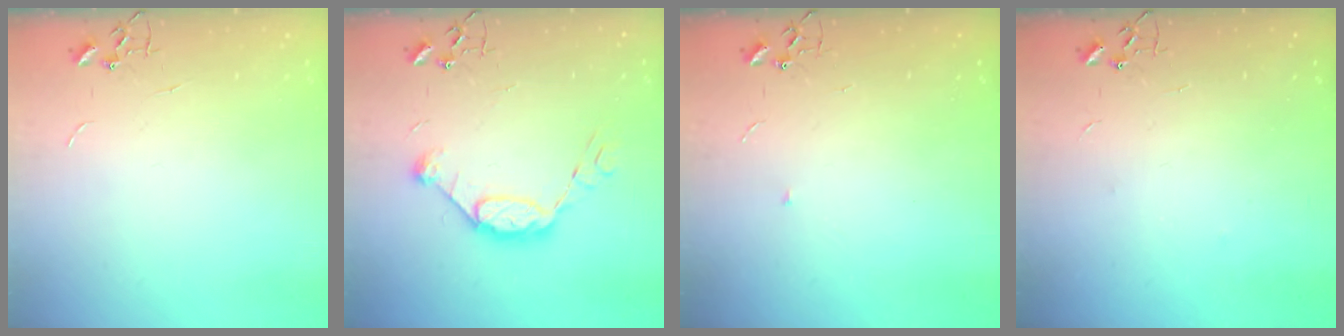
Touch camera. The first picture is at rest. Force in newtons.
{"total": 11.0, "press": 10.9, "slide": 0.7}
{"total": 3.4, "press": 3.3, "slide": 0.8}
{"total": 2.5, "press": 2.1, "slide": 1.4}